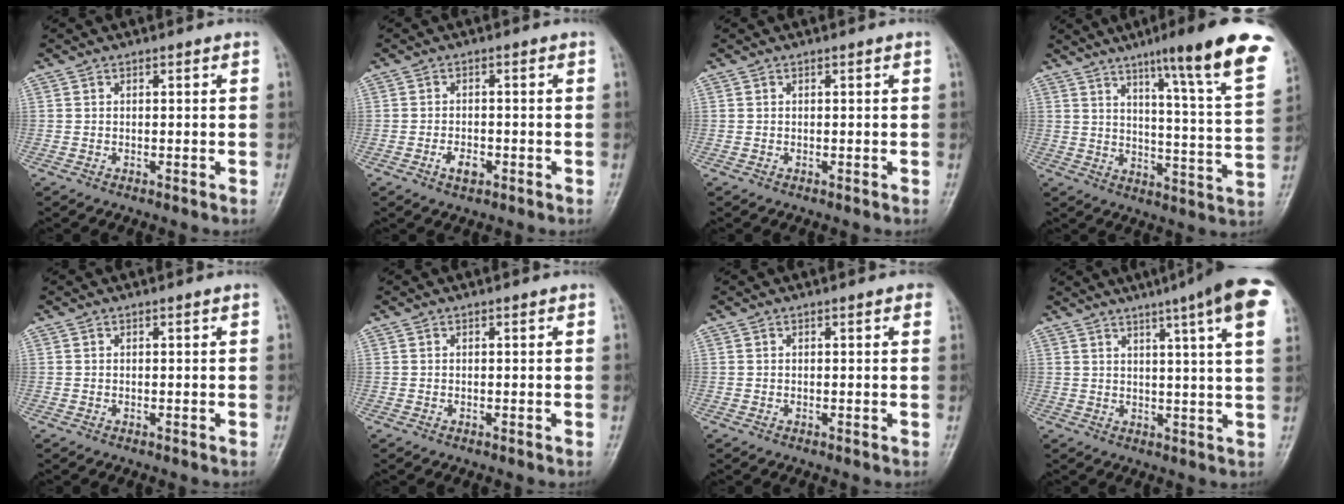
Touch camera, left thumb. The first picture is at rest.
{"total": 3.0, "force": [-1.4, 1.7, 2.0], "torque": [-0.030, 0.004, -0.023]}
{"total": 0.0}
{"total": 21.3, "force": [12.9, 1.8, 16.8], "torque": [-0.212, -0.051, 0.174]}
{"total": 0.0}
{"total": 0.0}
{"total": 0.8, "force": [0.4, 0.4, 0.6], "torque": [-0.004, 0.000, 0.000]}
{"total": 14.9, "force": [8.3, 1.0, 12.3], "torque": [-0.160, -0.013, 0.089]}